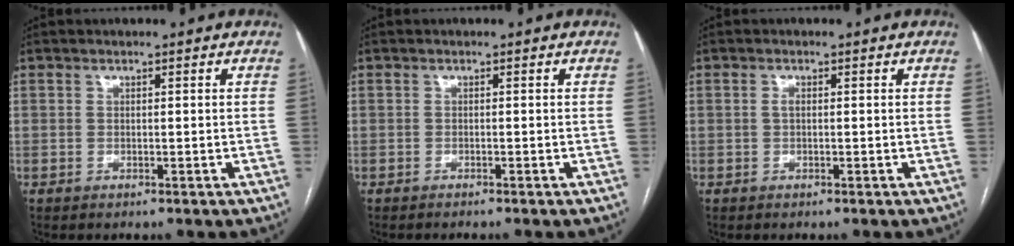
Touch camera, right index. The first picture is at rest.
{"total": 0.9, "force": [-0.8, -0.1, 0.4], "torque": [-0.001, 0.001, -0.012]}
{"total": 1.0, "force": [0.2, 0.5, 0.8], "torque": [-0.016, 0.001, 0.002]}